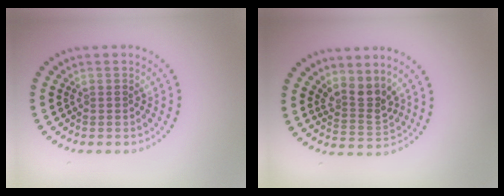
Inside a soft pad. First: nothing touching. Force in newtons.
{"total": 2.7, "press": 2.1, "slide": 1.8}